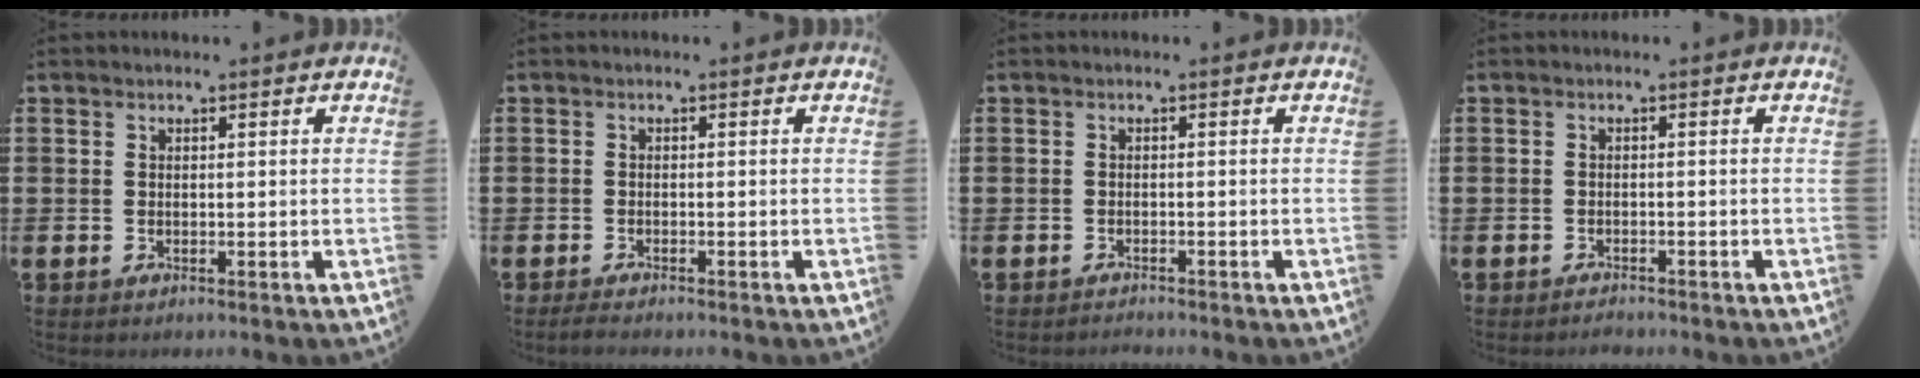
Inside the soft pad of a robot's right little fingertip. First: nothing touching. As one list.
[{"total": 1.0, "force": [-0.8, 0.1, 0.6], "torque": [-0.012, -0.002, -0.015]}, {"total": 0.7, "force": [-0.7, 0.0, 0.0], "torque": [-0.001, -0.001, -0.015]}, {"total": 1.0, "force": [-1.0, 0.1, 0.0], "torque": [-0.004, 0.000, -0.021]}]